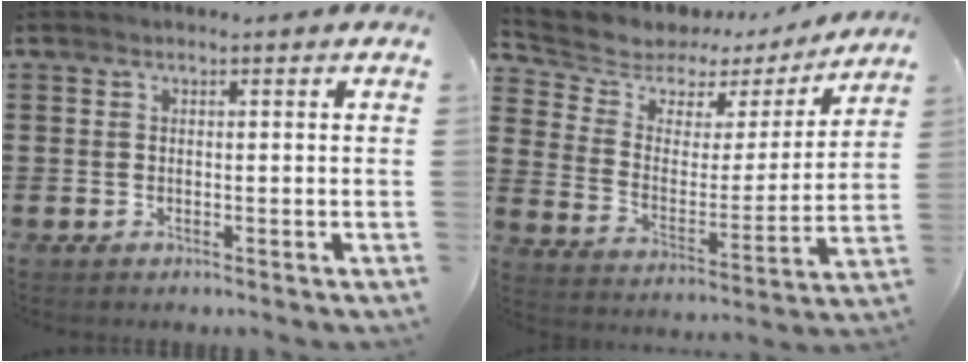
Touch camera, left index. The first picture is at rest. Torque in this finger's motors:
{"motor_torque": [0.72, -1.42, 0.77, 0.12]}